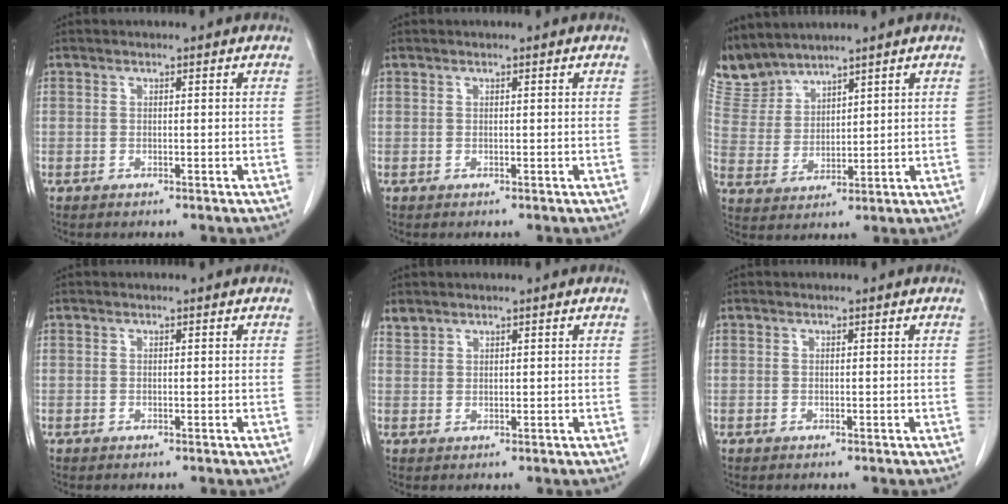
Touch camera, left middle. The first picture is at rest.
{"total": 0.0}
{"total": 6.0, "force": [6.0, 0.8, -0.2], "torque": [-0.014, 0.011, 0.140]}
{"total": 0.0}
{"total": 1.5, "force": [1.4, 0.4, 0.0], "torque": [0.000, 0.006, 0.031]}
{"total": 0.0}